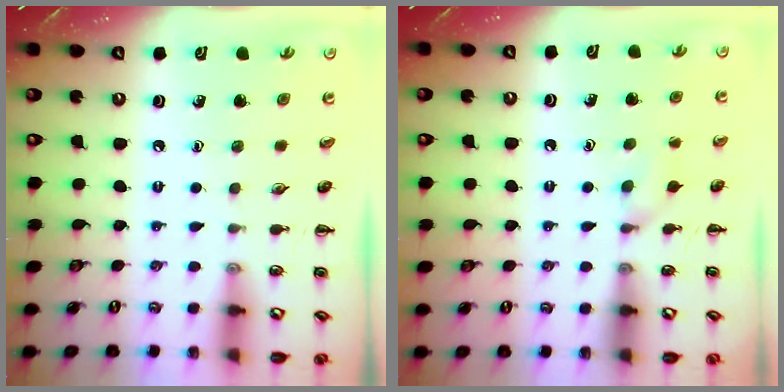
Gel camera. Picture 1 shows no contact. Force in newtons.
{"total": 5.5, "press": 5.2, "slide": 1.8}